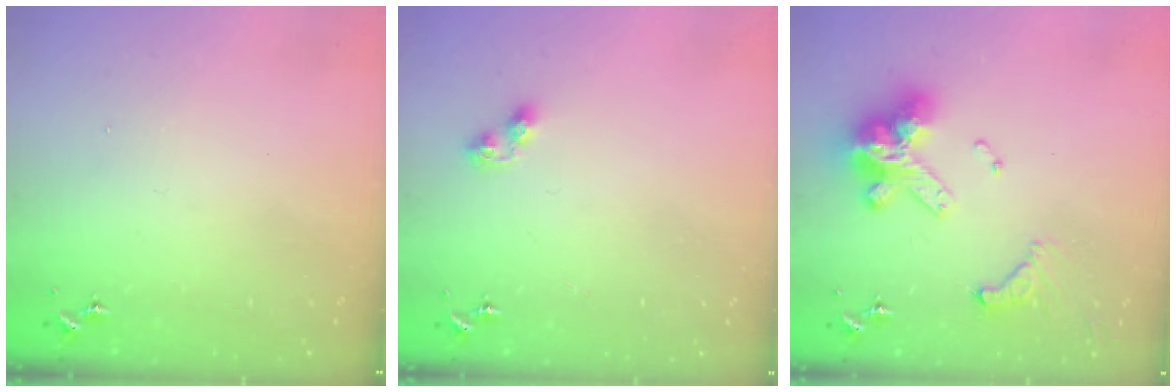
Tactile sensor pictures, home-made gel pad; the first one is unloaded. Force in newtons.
{"total": 5.5, "press": 5.4, "slide": 0.6}
{"total": 17.1, "press": 17.0, "slide": 1.9}